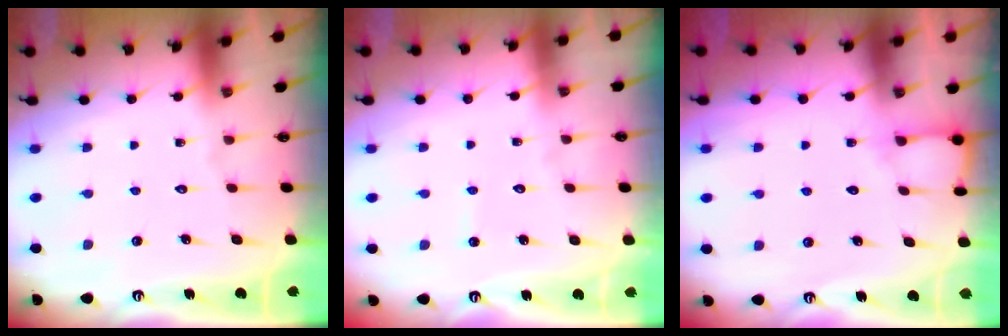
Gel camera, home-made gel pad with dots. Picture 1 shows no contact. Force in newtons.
{"total": 2.4, "press": 2.4, "slide": 0.3}
{"total": 5.0, "press": 5.0, "slide": 0.3}